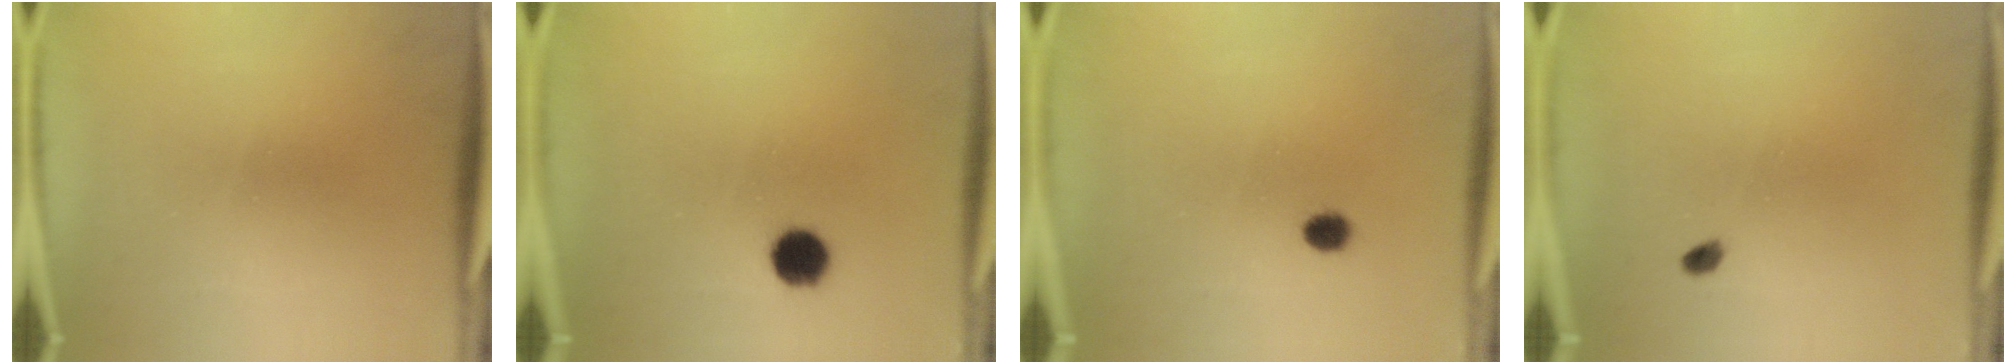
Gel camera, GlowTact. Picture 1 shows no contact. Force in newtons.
{"total": 6.5}
{"total": 2.6}
{"total": 2.0}